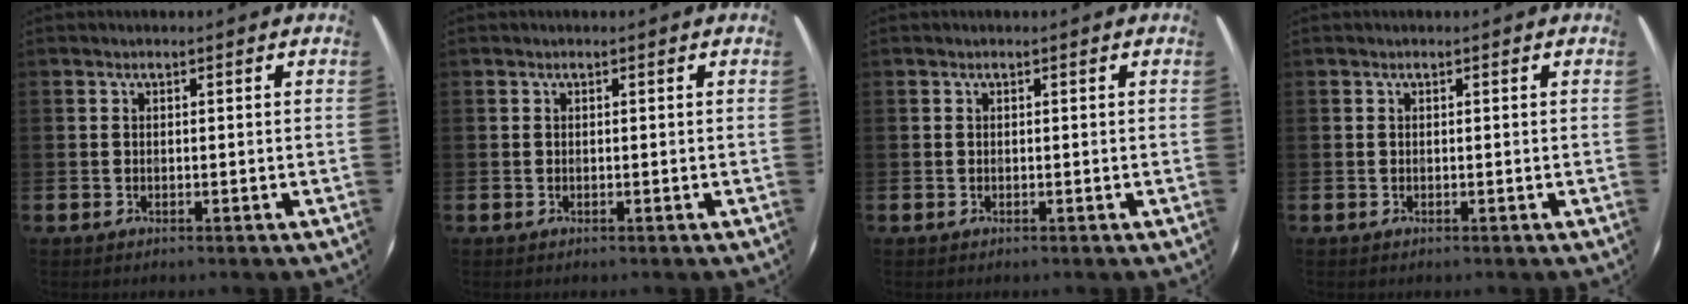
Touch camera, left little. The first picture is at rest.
{"total": 0.0}
{"total": 0.0}
{"total": 0.0}